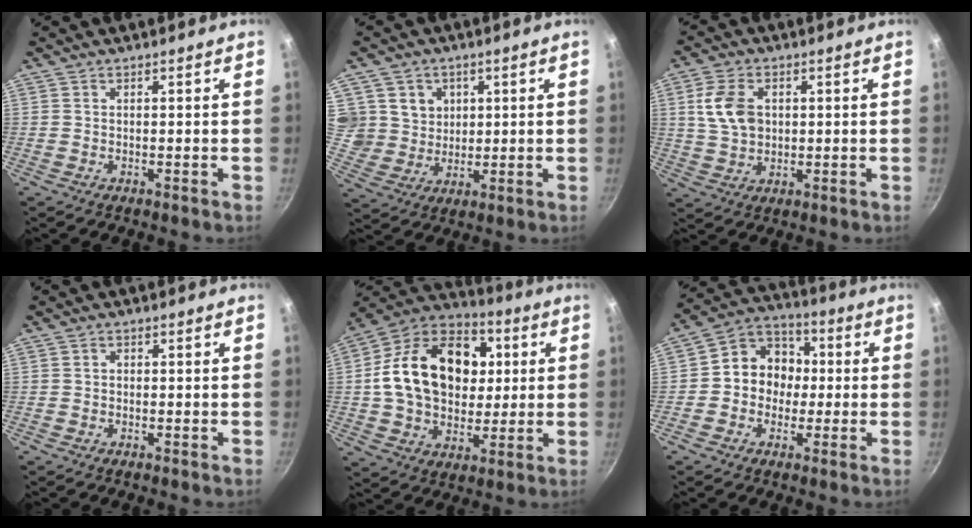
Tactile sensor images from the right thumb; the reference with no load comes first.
{"total": 9.0, "force": [2.8, 8.2, 2.4], "torque": [-0.012, -0.013, 0.057]}
{"total": 8.6, "force": [1.7, 6.1, 5.9], "torque": [-0.100, -0.001, 0.031]}
{"total": 1.1, "force": [0.0, 0.9, 0.5], "torque": [-0.007, 0.004, -0.002]}
{"total": 23.6, "force": [3.4, 17.2, 15.8], "torque": [-0.234, 0.021, 0.047]}
{"total": 10.9, "force": [-0.3, 9.6, 5.2], "torque": [-0.032, 0.032, -0.026]}